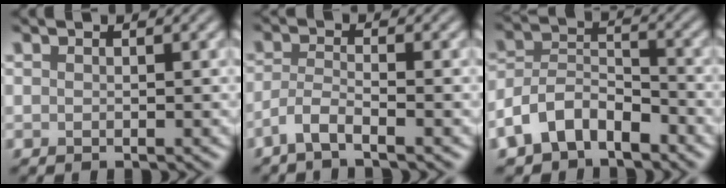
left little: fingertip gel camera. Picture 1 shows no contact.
{"total": 2.4, "force": [-1.7, 0.3, 1.6], "torque": [-0.035, -0.002, -0.045]}
{"total": 6.0, "force": [-3.9, 3.5, 3.0], "torque": [-0.054, -0.001, -0.084]}